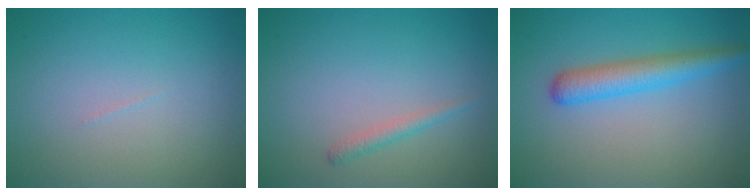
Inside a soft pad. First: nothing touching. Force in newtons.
{"total": 1.1, "press": 1.1, "slide": 0.0}
{"total": 3.6, "press": 3.6, "slide": 0.1}